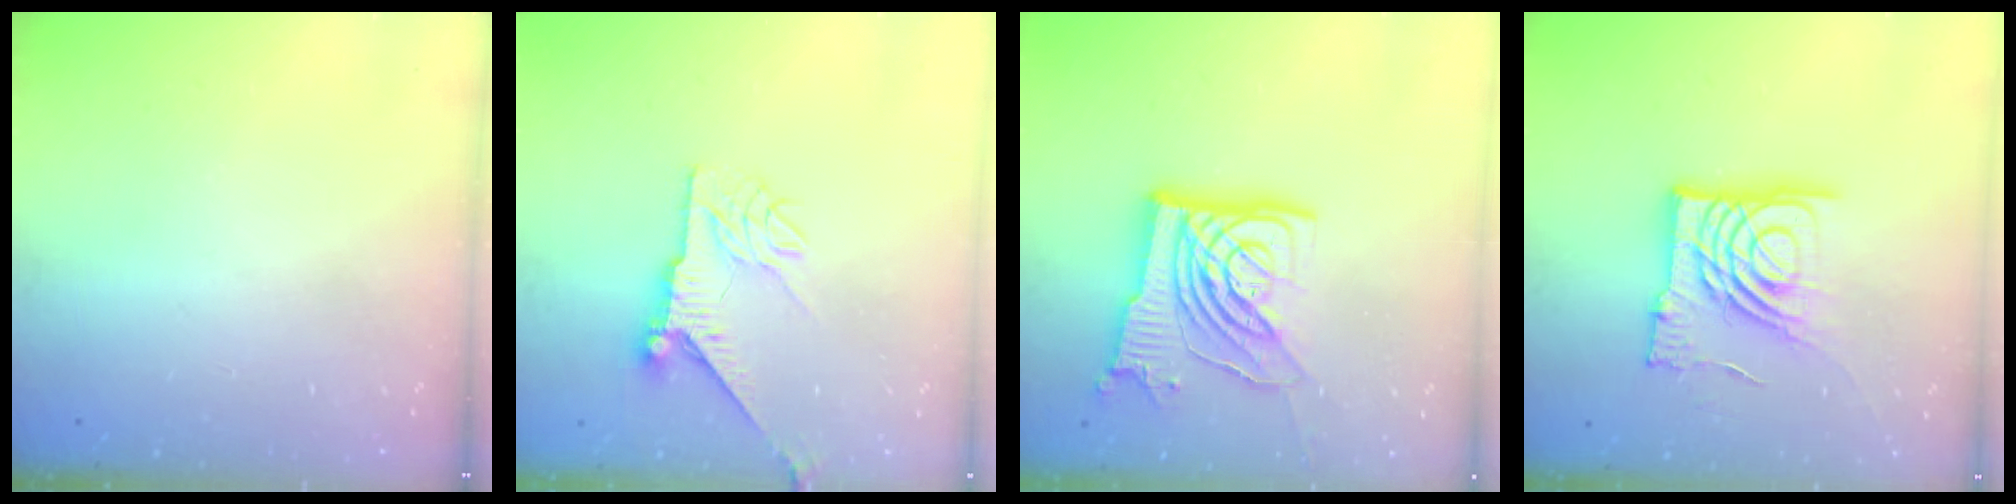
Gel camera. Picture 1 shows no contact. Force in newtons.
{"total": 8.1, "press": 8.1, "slide": 0.5}
{"total": 19.2, "press": 19.1, "slide": 2.3}
{"total": 14.9, "press": 14.8, "slide": 1.8}